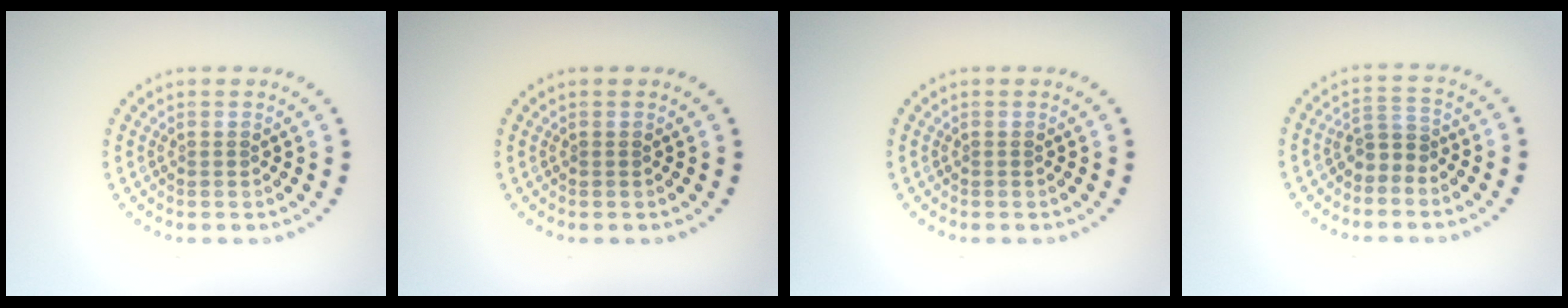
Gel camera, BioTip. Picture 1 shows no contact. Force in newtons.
{"total": 0.0}
{"total": 0.0}
{"total": 2.1, "press": 1.7, "slide": 1.2}